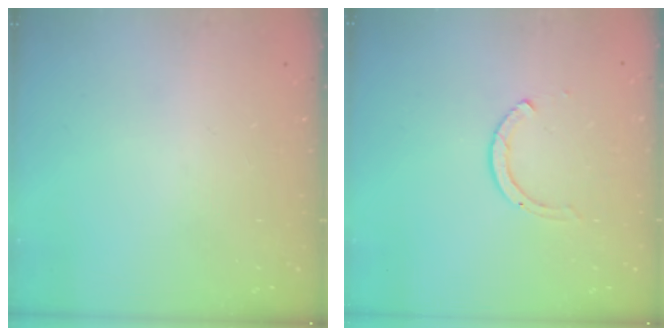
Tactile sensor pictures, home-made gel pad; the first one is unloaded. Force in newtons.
{"total": 2.6, "press": 2.6, "slide": 0.3}